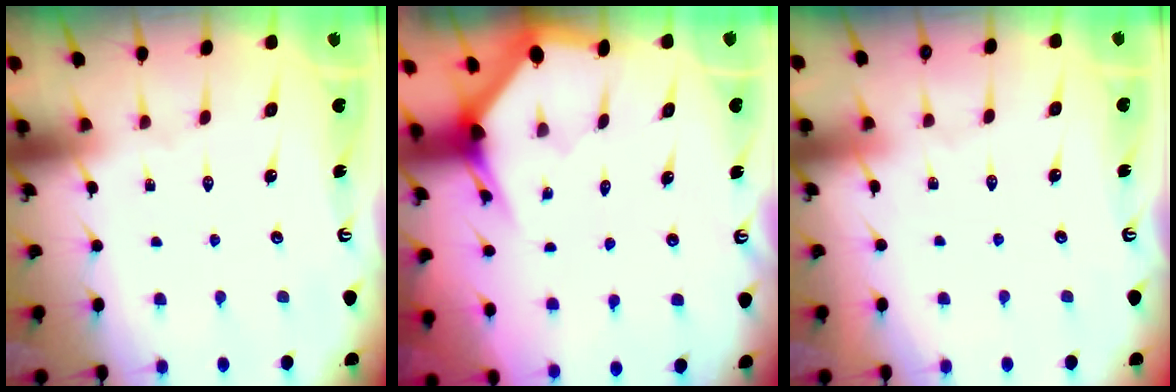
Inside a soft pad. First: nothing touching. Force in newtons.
{"total": 2.9, "press": 2.9, "slide": 0.1}
{"total": 3.4, "press": 3.4, "slide": 0.5}